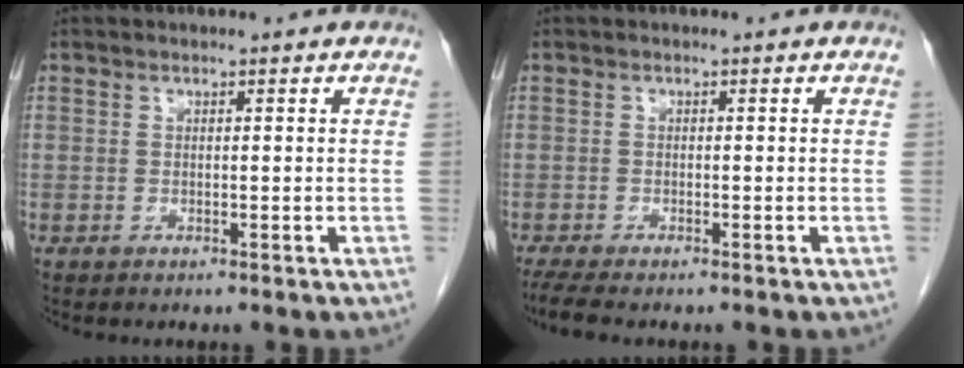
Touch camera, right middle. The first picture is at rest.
{"total": 3.5, "force": [-2.9, 0.3, 2.0], "torque": [-0.040, -0.010, -0.046]}